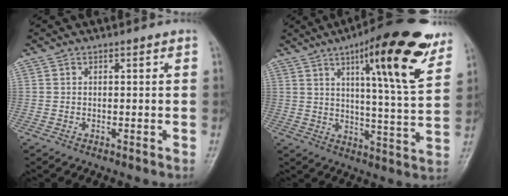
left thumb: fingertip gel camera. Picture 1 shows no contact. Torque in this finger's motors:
{"motor_torque": [0.68, 0.53, 1.81, -0.95, 0.11]}